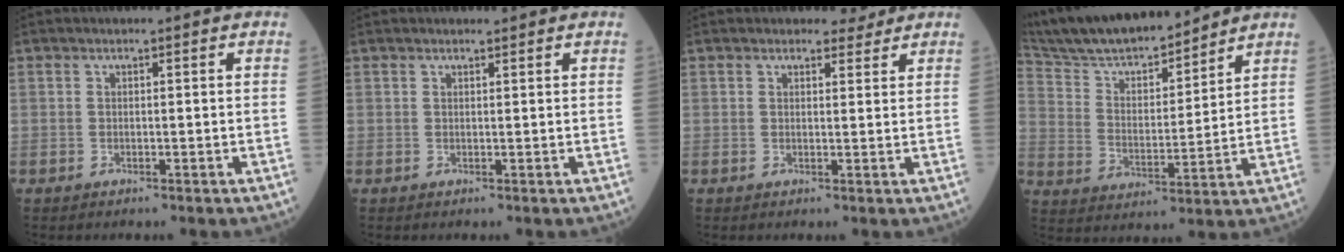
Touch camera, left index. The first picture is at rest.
{"total": 1.0, "force": [1.0, 0.2, 0.3], "torque": [-0.008, 0.003, 0.015]}
{"total": 2.2, "force": [2.0, 0.9, 0.1], "torque": [0.000, -0.002, 0.025]}
{"total": 16.9, "force": [15.3, 2.5, 6.6], "torque": [-0.123, 0.009, 0.270]}